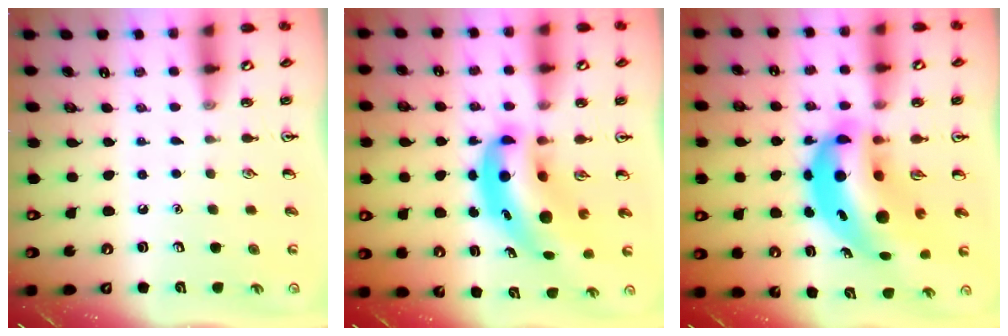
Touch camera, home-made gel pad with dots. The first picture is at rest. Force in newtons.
{"total": 10.3, "press": 9.9, "slide": 2.9}
{"total": 15.1, "press": 14.5, "slide": 4.2}